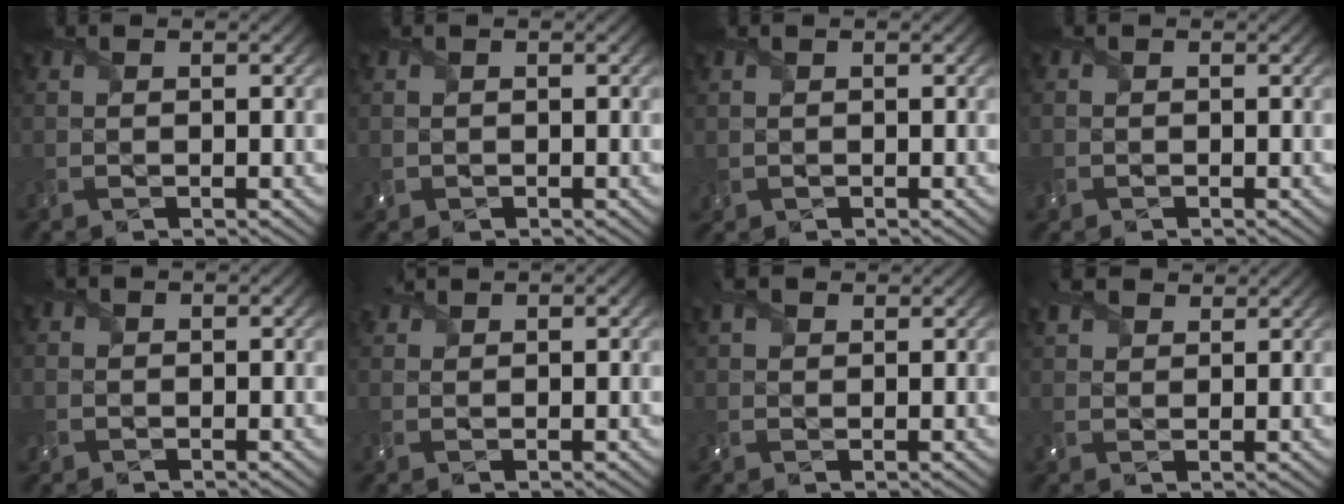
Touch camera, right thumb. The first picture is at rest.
{"total": 0.5, "force": [0.0, 0.5, 0.0], "torque": [0.002, -0.005, -0.001]}
{"total": 1.0, "force": [0.2, 1.0, 0.1], "torque": [-0.008, -0.005, 0.003]}
{"total": 1.5, "force": [-0.7, 1.3, 0.2], "torque": [-0.006, -0.007, -0.019]}
{"total": 1.5, "force": [-0.2, 1.5, 0.2], "torque": [-0.009, -0.005, -0.007]}
{"total": 1.7, "force": [1.6, 0.3, 0.4], "torque": [-0.014, 0.011, 0.038]}
{"total": 3.5, "force": [2.2, 1.9, 2.0], "torque": [-0.057, 0.016, 0.041]}
{"total": 4.6, "force": [3.4, 2.1, 2.2], "torque": [-0.060, 0.016, 0.065]}